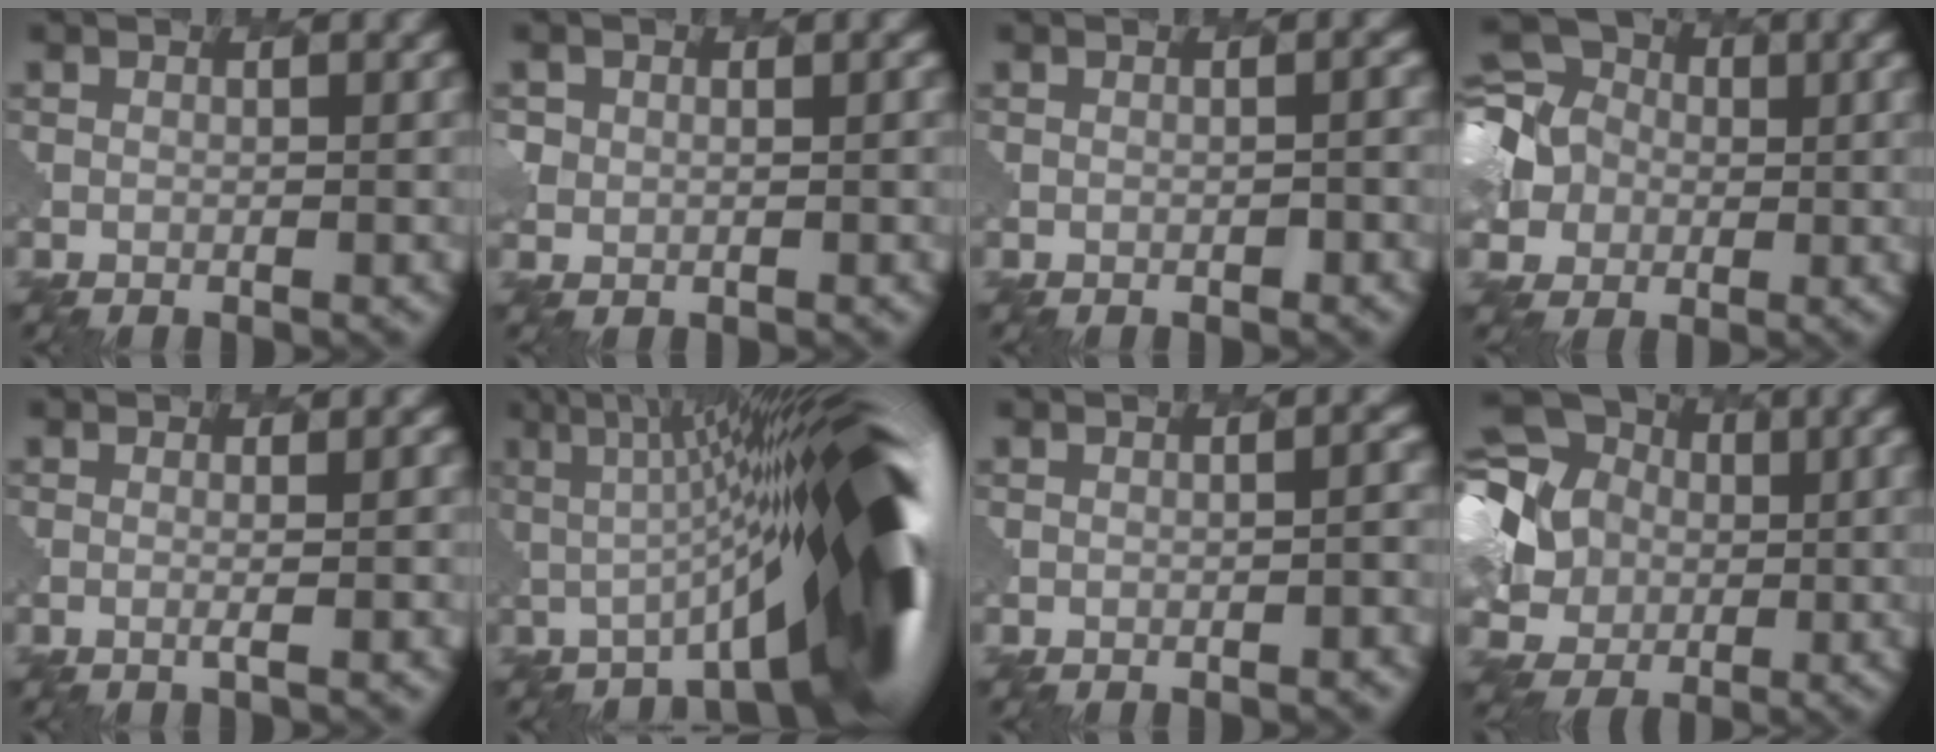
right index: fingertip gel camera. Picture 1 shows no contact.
{"total": 2.3, "force": [1.1, 2.0, -0.2], "torque": [0.002, 0.000, 0.006]}
{"total": 0.9, "force": [-0.4, 0.7, 0.5], "torque": [0.003, 0.001, 0.002]}
{"total": 10.9, "force": [0.9, 10.5, 2.8], "torque": [-0.136, 0.027, -0.033]}
{"total": 1.6, "force": [0.9, -1.3, -0.1], "torque": [0.008, 0.016, -0.006]}
{"total": 12.1, "force": [0.8, 0.4, 12.1], "torque": [-0.145, 0.046, -0.022]}
{"total": 2.1, "force": [-0.4, 0.6, 2.0], "torque": [-0.003, 0.011, -0.007]}
{"total": 14.3, "force": [3.3, 13.3, 4.1], "torque": [-0.165, 0.038, 0.003]}